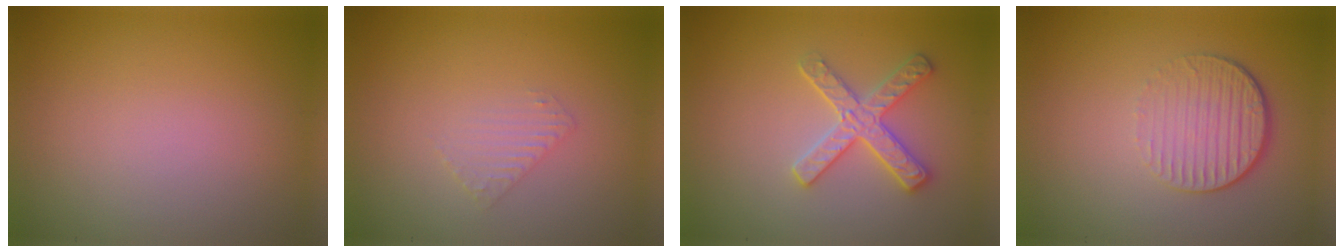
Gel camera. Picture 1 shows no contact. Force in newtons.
{"total": 1.3, "press": 1.3, "slide": 0.3}
{"total": 3.0, "press": 2.9, "slide": 0.7}
{"total": 4.2, "press": 2.8, "slide": 3.2}